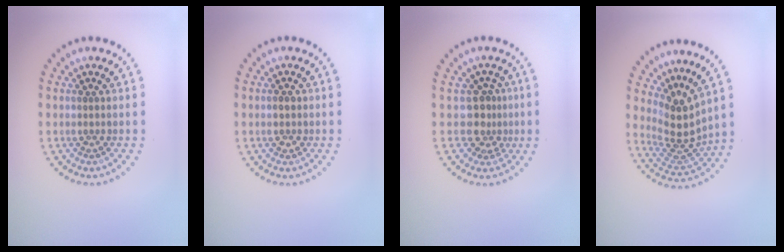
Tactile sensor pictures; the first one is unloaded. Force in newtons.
{"total": 1.5, "press": 1.5, "slide": 0.1}
{"total": 2.6, "press": 1.9, "slide": 1.8}
{"total": 3.8, "press": 2.7, "slide": 2.7}